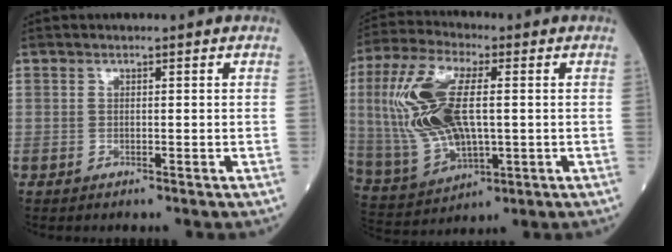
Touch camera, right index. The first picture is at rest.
{"total": 16.4, "force": [1.3, 6.8, 14.9], "torque": [-0.339, 0.009, 0.036]}